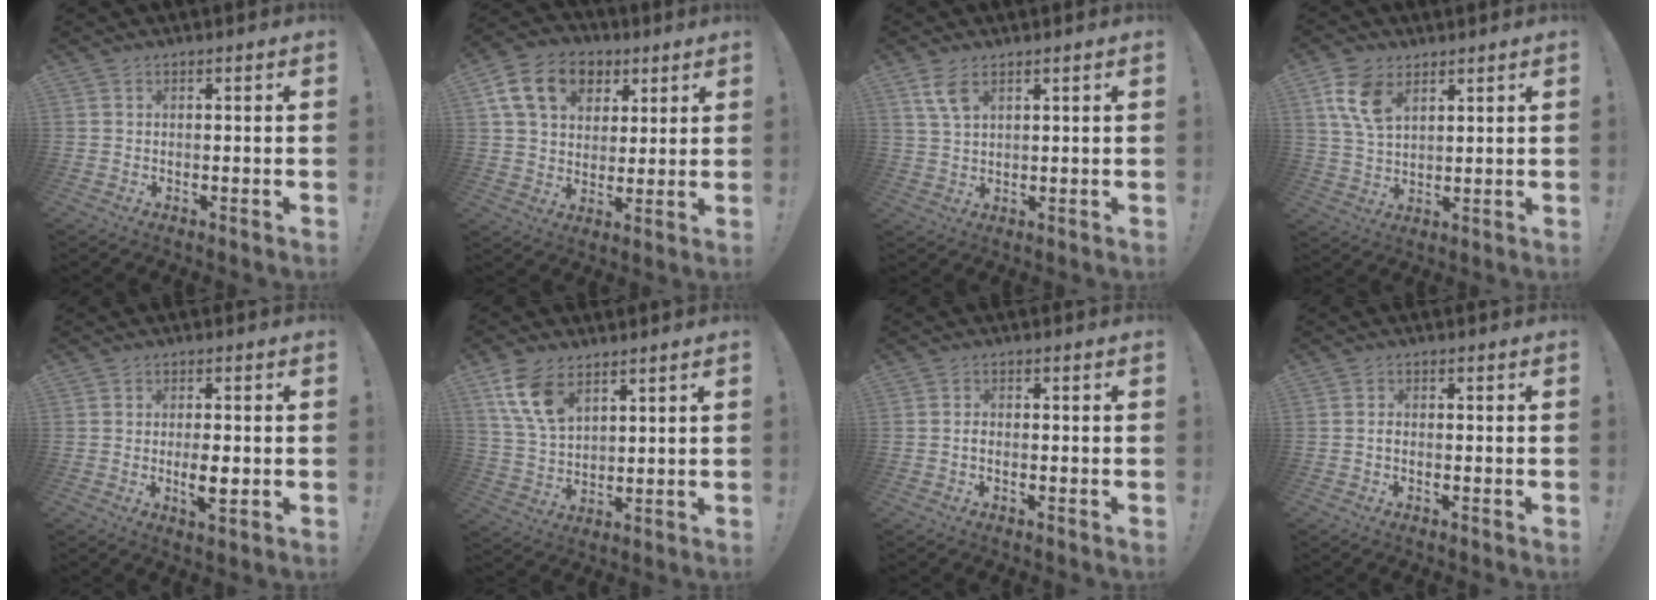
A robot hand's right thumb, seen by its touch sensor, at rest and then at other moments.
{"total": 16.7, "force": [7.0, 12.2, 9.1], "torque": [-0.138, -0.019, 0.133]}
{"total": 5.9, "force": [3.3, 2.7, 4.1], "torque": [-0.078, -0.009, 0.064]}
{"total": 10.4, "force": [5.3, 6.2, 6.5], "torque": [-0.136, -0.008, 0.101]}
{"total": 5.5, "force": [-1.1, 1.7, 5.1], "torque": [-0.082, -0.009, -0.022]}
{"total": 11.1, "force": [6.3, 6.3, 6.6], "torque": [-0.136, -0.018, 0.125]}
{"total": 1.6, "force": [-1.0, 0.5, 1.2], "torque": [-0.026, 0.007, -0.017]}
{"total": 1.5, "force": [-1.0, 0.5, 1.0], "torque": [-0.024, 0.007, -0.016]}